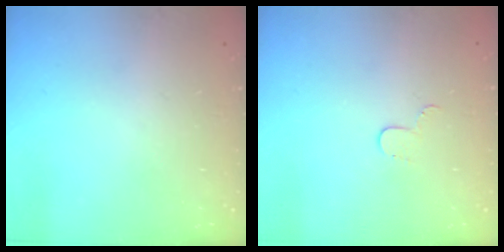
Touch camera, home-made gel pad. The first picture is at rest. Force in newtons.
{"total": 3.5, "press": 3.5, "slide": 0.4}